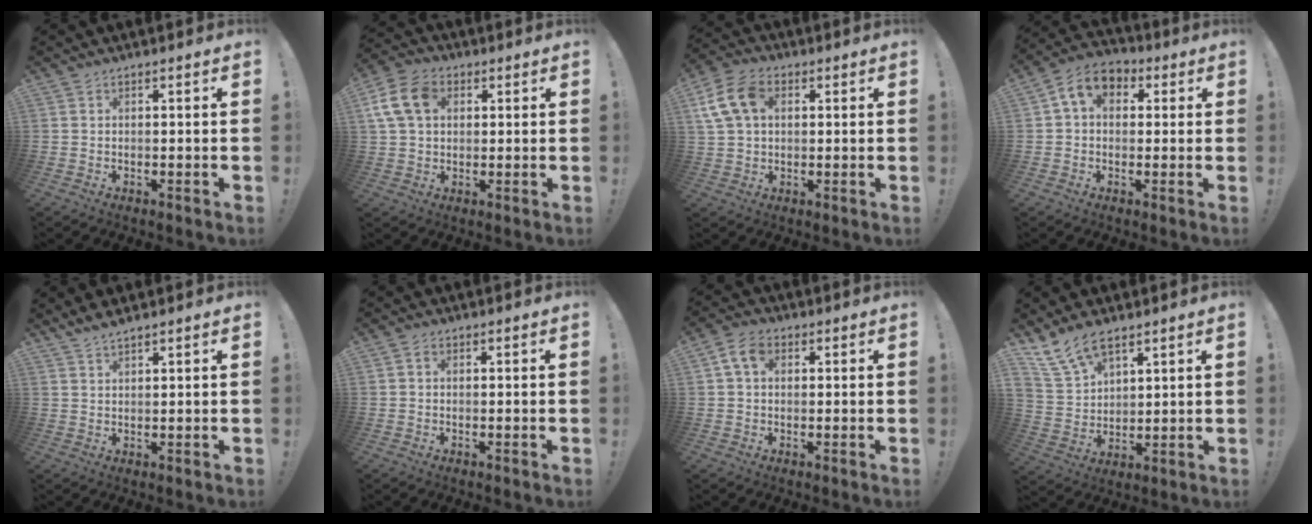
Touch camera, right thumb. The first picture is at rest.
{"total": 12.5, "force": [3.6, 9.1, 7.8], "torque": [-0.142, 0.003, 0.073]}
{"total": 11.9, "force": [3.4, 8.2, 7.9], "torque": [-0.155, 0.004, 0.068]}
{"total": 8.9, "force": [2.4, 6.4, 5.7], "torque": [-0.092, 0.008, 0.051]}
{"total": 3.0, "force": [2.6, 0.2, 1.5], "torque": [-0.031, -0.012, 0.047]}
{"total": 0.9, "force": [0.1, 0.7, 0.5], "torque": [-0.012, 0.004, 0.002]}
{"total": 6.4, "force": [1.9, 4.3, 4.3], "torque": [-0.078, 0.009, 0.040]}
{"total": 10.5, "force": [7.8, 5.4, 4.5], "torque": [-0.096, -0.038, 0.155]}